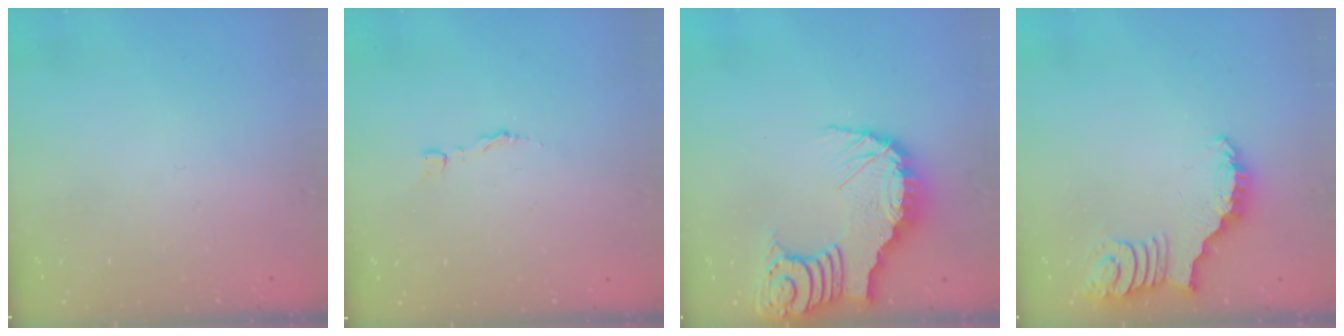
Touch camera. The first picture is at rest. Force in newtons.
{"total": 2.7, "press": 2.7, "slide": 0.3}
{"total": 13.4, "press": 13.3, "slide": 1.4}
{"total": 2.7, "press": 2.7, "slide": 0.5}